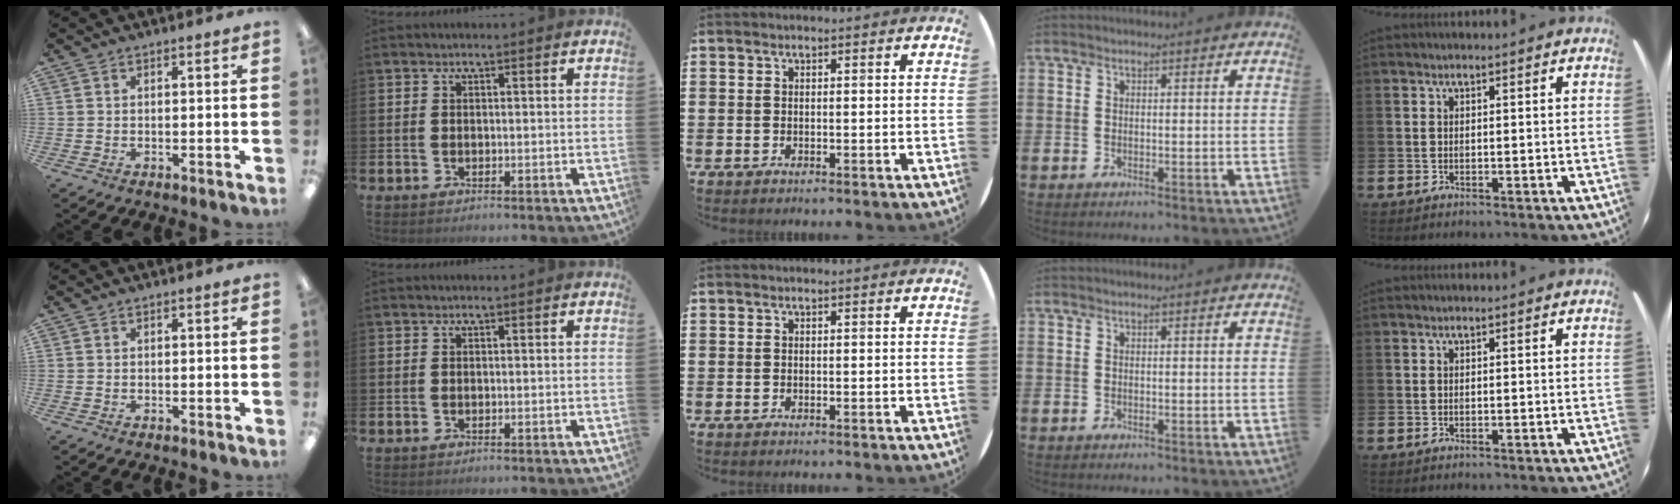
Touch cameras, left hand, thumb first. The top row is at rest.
{}